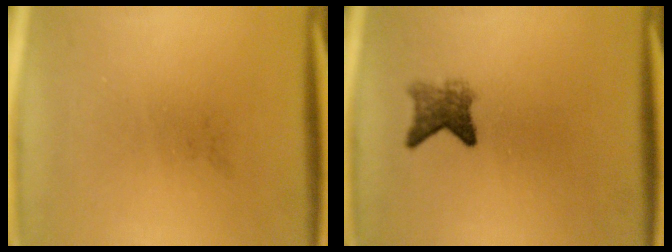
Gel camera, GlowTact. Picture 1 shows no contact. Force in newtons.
{"total": 3.1}